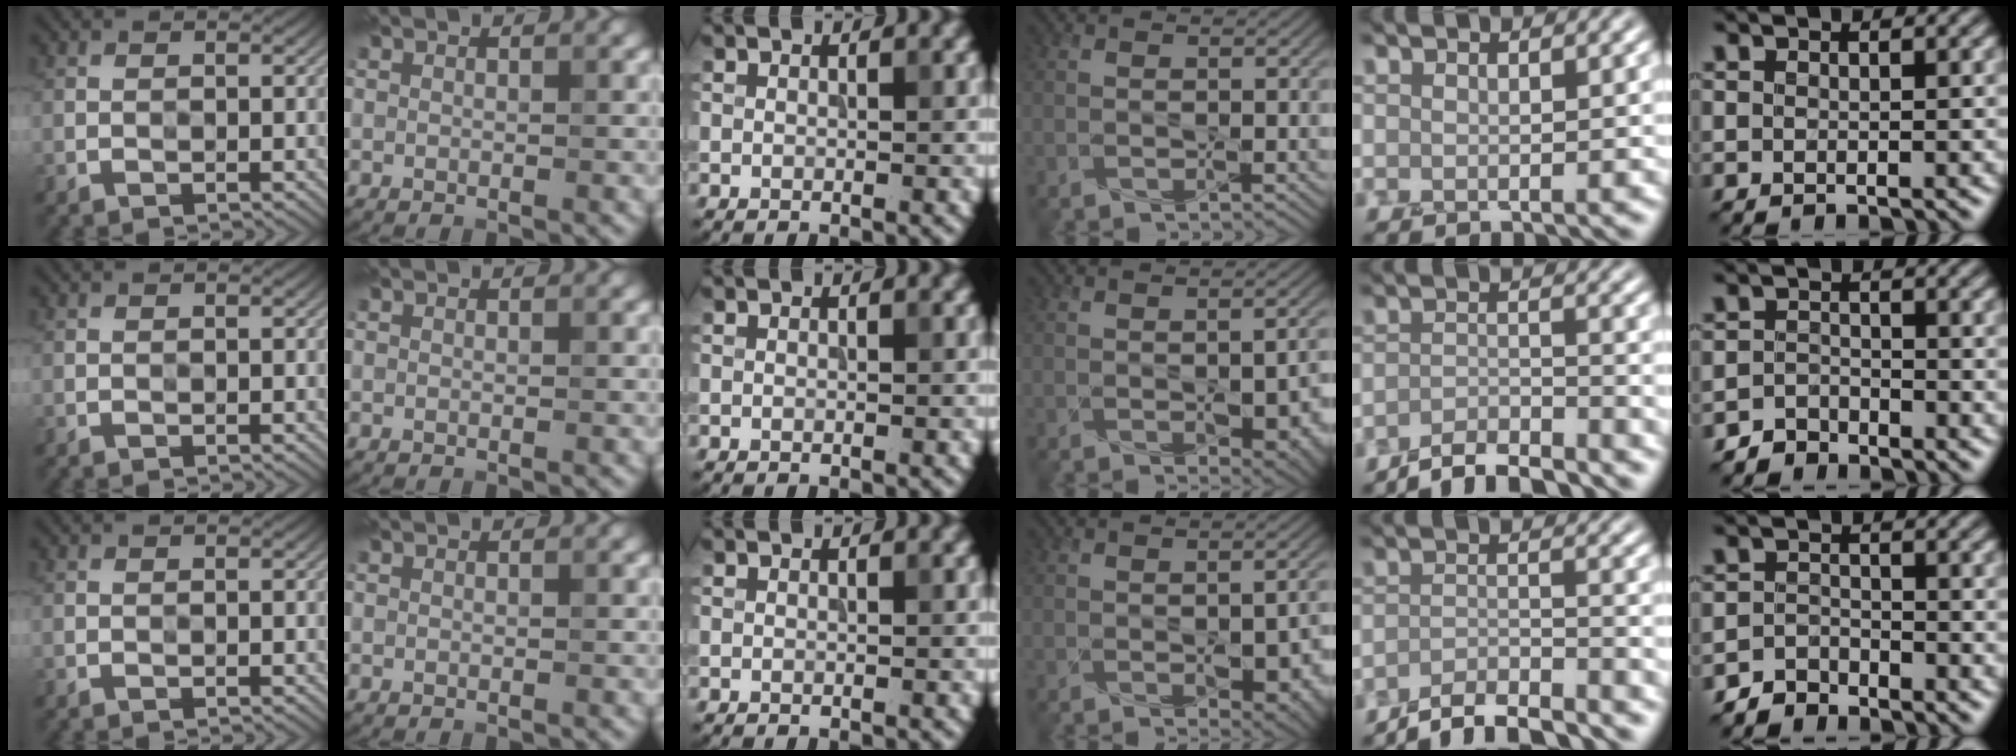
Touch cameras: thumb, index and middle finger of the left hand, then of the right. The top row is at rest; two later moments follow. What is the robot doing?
{"motion": "wipe", "object": "whiteboard"}